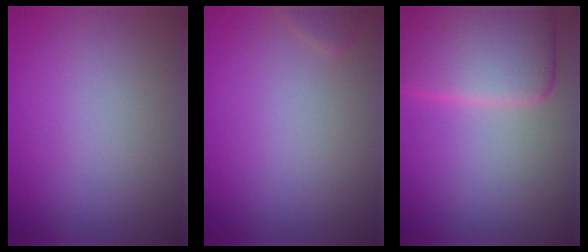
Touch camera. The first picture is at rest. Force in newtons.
{"total": 0.8, "press": 0.8, "slide": 0.0}
{"total": 8.9, "press": 8.9, "slide": 0.3}